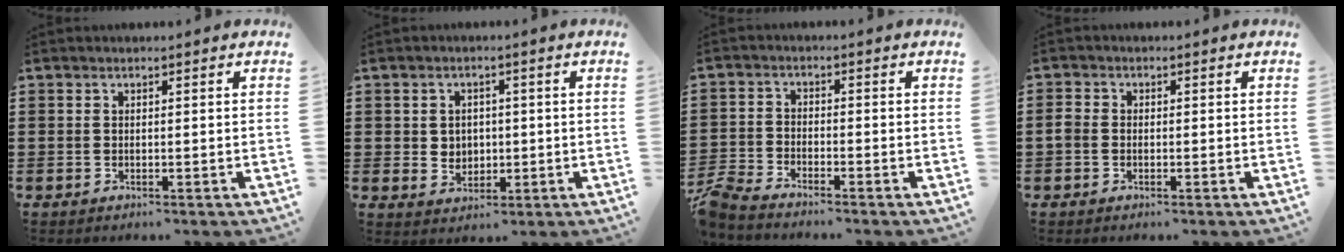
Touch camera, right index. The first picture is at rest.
{"total": 2.8, "force": [0.3, 2.7, 0.9], "torque": [-0.022, 0.003, 0.000]}
{"total": 3.3, "force": [-3.3, 0.1, 0.5], "torque": [-0.039, -0.006, -0.077]}
{"total": 1.5, "force": [-0.5, 1.2, 0.8], "torque": [-0.024, 0.001, -0.014]}